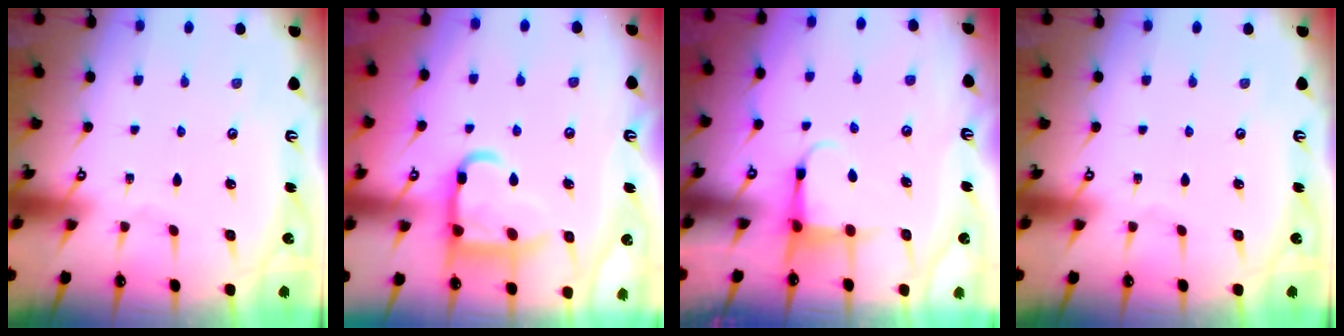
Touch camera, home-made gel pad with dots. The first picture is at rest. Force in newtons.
{"total": 14.5, "press": 14.4, "slide": 1.5}
{"total": 3.9, "press": 3.9, "slide": 0.6}
{"total": 0.0}